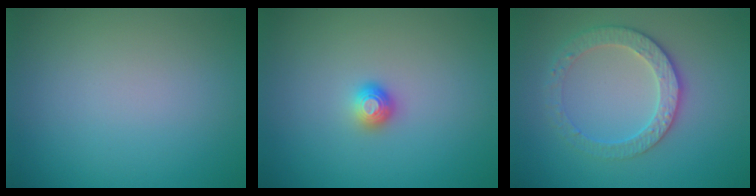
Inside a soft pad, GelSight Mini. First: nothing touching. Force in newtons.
{"total": 1.3, "press": 1.2, "slide": 0.7}
{"total": 3.2, "press": 3.1, "slide": 0.9}